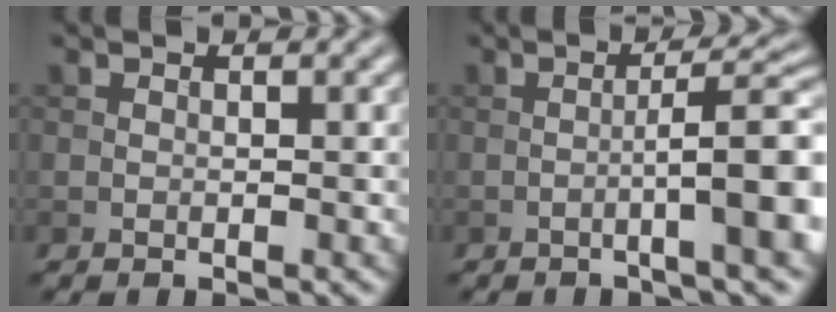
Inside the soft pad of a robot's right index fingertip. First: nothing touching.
{"total": 7.0, "force": [-1.5, 1.2, 6.7], "torque": [-0.092, 0.015, -0.031]}